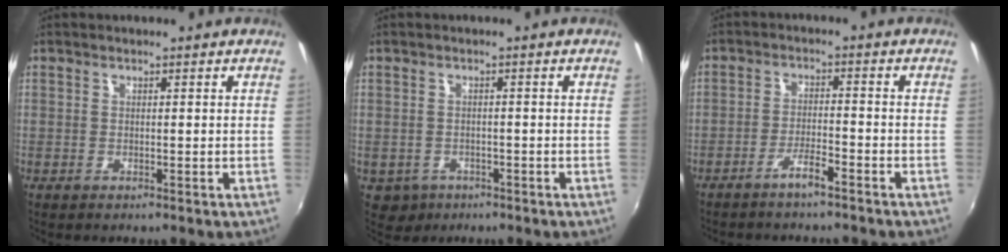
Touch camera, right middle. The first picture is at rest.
{"total": 3.9, "force": [-1.6, 3.4, 1.1], "torque": [-0.033, -0.003, -0.016]}
{"total": 3.6, "force": [-3.0, 0.2, 1.9], "torque": [-0.053, 0.007, -0.052]}